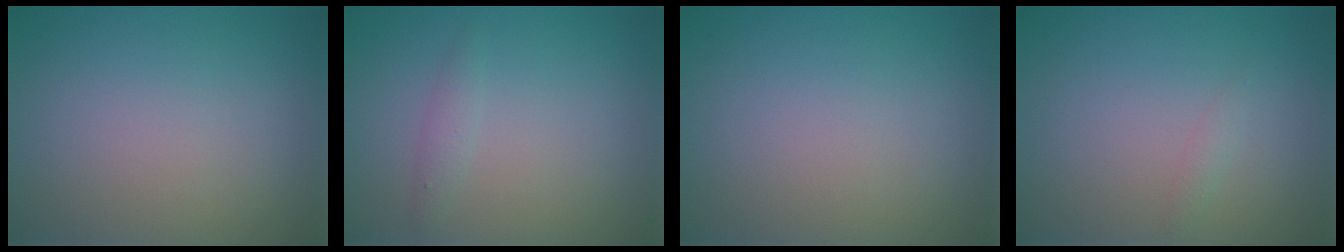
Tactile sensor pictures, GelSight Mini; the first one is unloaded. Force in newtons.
{"total": 1.0, "press": 1.0, "slide": 0.1}
{"total": 0.0}
{"total": 0.7, "press": 0.7, "slide": 0.0}